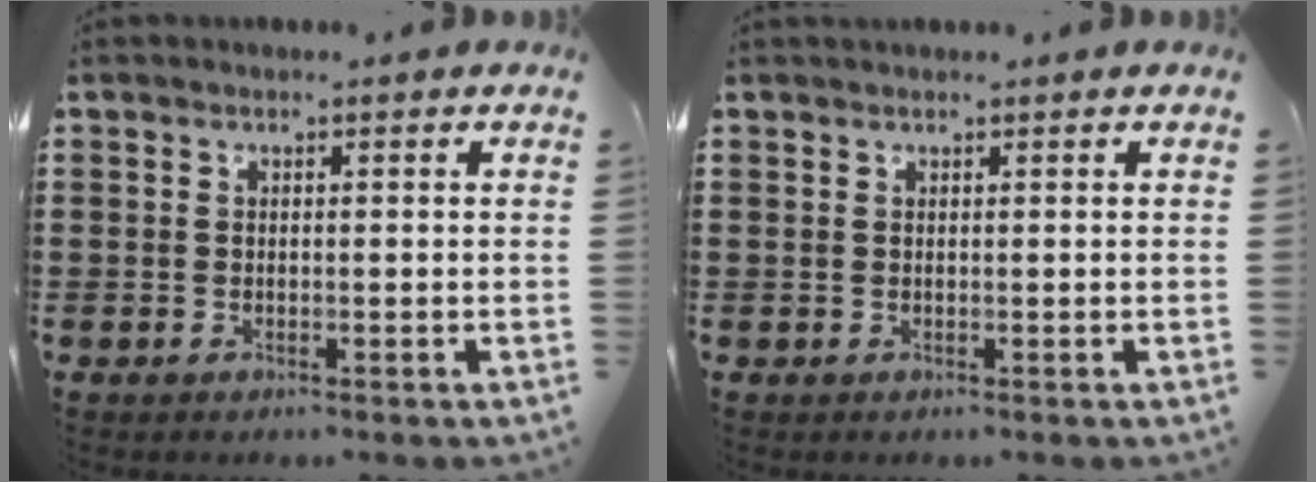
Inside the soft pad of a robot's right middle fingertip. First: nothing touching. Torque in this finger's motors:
{"motor_torque": [0.41, -0.53, 0.13, 0.03]}